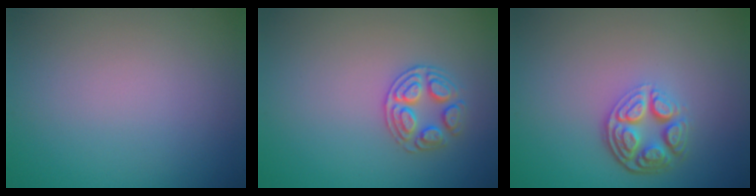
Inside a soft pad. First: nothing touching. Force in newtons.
{"total": 2.6, "press": 2.6, "slide": 0.4}
{"total": 4.5, "press": 3.4, "slide": 2.9}